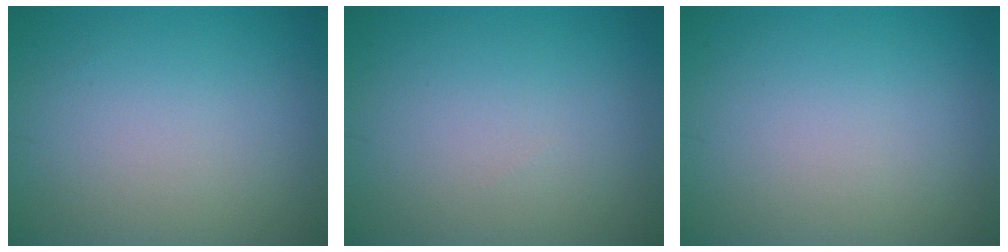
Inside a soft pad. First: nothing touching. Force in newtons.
{"total": 0.0}
{"total": 0.0}